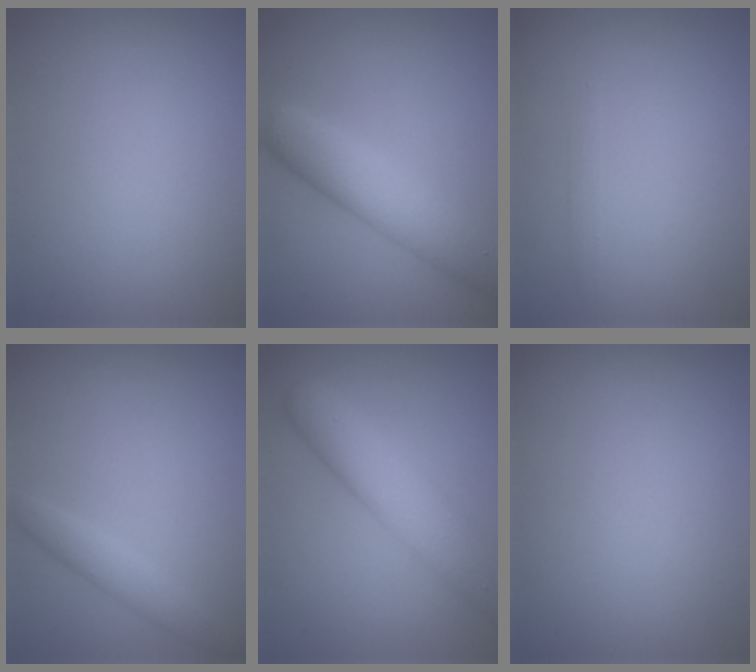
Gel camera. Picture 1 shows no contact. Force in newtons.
{"total": 5.5, "press": 5.5, "slide": 0.3}
{"total": 0.6, "press": 0.6, "slide": 0.1}
{"total": 2.0, "press": 2.0, "slide": 0.1}
{"total": 6.2, "press": 6.2, "slide": 0.3}
{"total": 0.0}